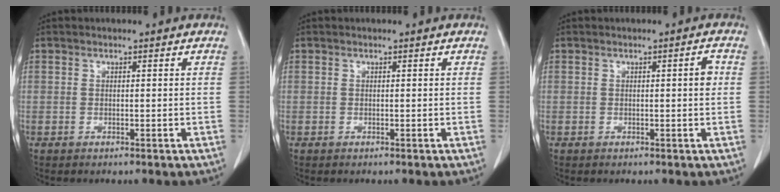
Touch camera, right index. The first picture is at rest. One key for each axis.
{"total": 0.0}
{"total": 1.7, "fx": 0.2, "fy": 0.2, "fz": 1.6, "tx": -0.023, "ty": 0.004, "tz": 0.002}